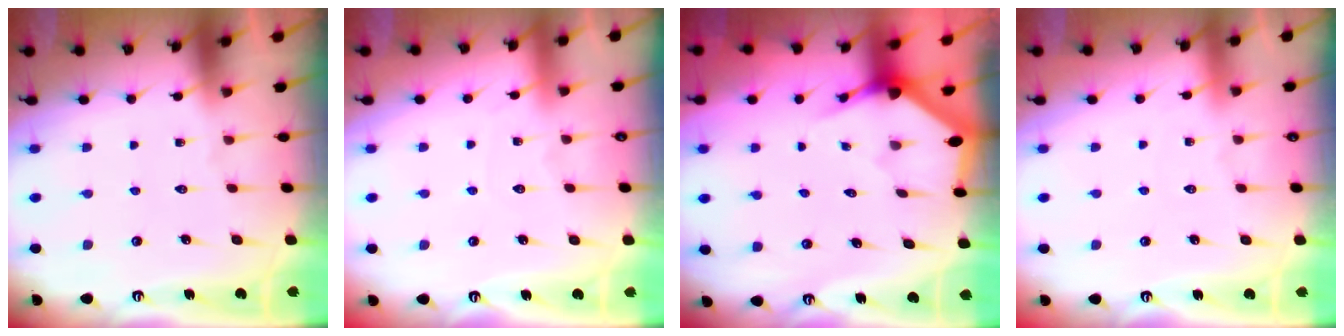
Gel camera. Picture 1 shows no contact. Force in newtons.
{"total": 3.2, "press": 3.1, "slide": 0.3}
{"total": 3.0, "press": 3.0, "slide": 0.1}
{"total": 1.1, "press": 1.1, "slide": 0.2}